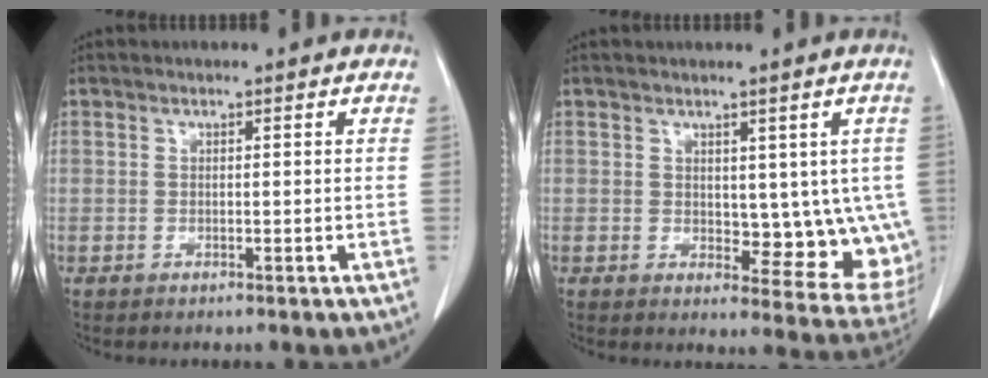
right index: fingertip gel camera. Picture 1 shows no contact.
{"total": 9.5, "force": [0.8, 5.1, 8.0], "torque": [-0.072, -0.010, 0.020]}